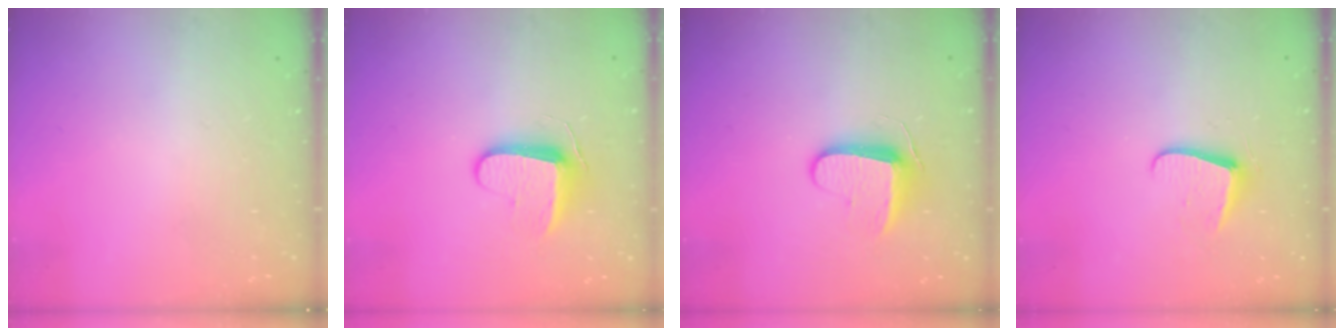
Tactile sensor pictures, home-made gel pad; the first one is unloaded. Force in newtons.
{"total": 8.7, "press": 8.7, "slide": 0.7}
{"total": 8.7, "press": 8.7, "slide": 0.7}
{"total": 7.2, "press": 7.2, "slide": 0.5}